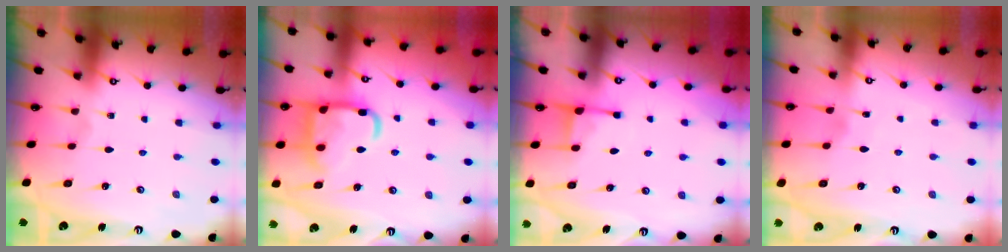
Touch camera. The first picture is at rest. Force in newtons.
{"total": 16.2, "press": 16.2, "slide": 1.5}
{"total": 3.6, "press": 3.5, "slide": 0.8}
{"total": 1.8, "press": 1.8, "slide": 0.3}